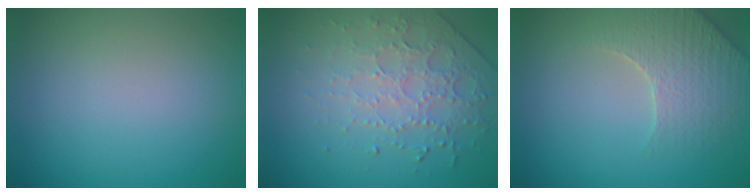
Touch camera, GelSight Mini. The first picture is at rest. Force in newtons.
{"total": 4.7, "press": 3.2, "slide": 3.5}
{"total": 4.4, "press": 4.2, "slide": 1.1}